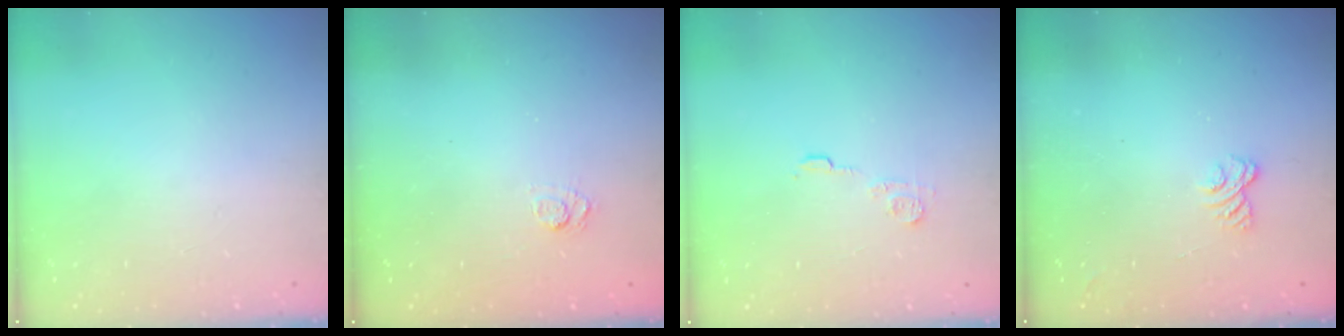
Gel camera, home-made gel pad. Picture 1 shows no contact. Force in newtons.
{"total": 2.4, "press": 2.0, "slide": 1.3}
{"total": 5.8, "press": 5.8, "slide": 0.7}
{"total": 2.6, "press": 2.2, "slide": 1.3}